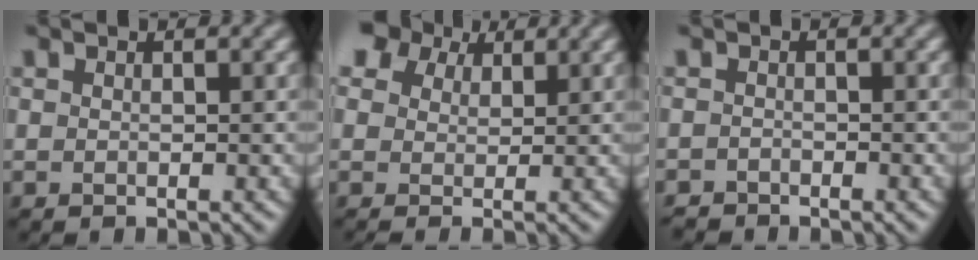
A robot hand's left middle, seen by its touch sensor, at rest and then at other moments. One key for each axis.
{"total": 4.4, "fx": 2.8, "fy": 2.8, "fz": 1.9, "tx": -0.039, "ty": 0.005, "tz": 0.039}
{"total": 1.7, "fx": -1.5, "fy": 0.8, "fz": -0.1, "tx": 0.009, "ty": 0.005, "tz": -0.026}